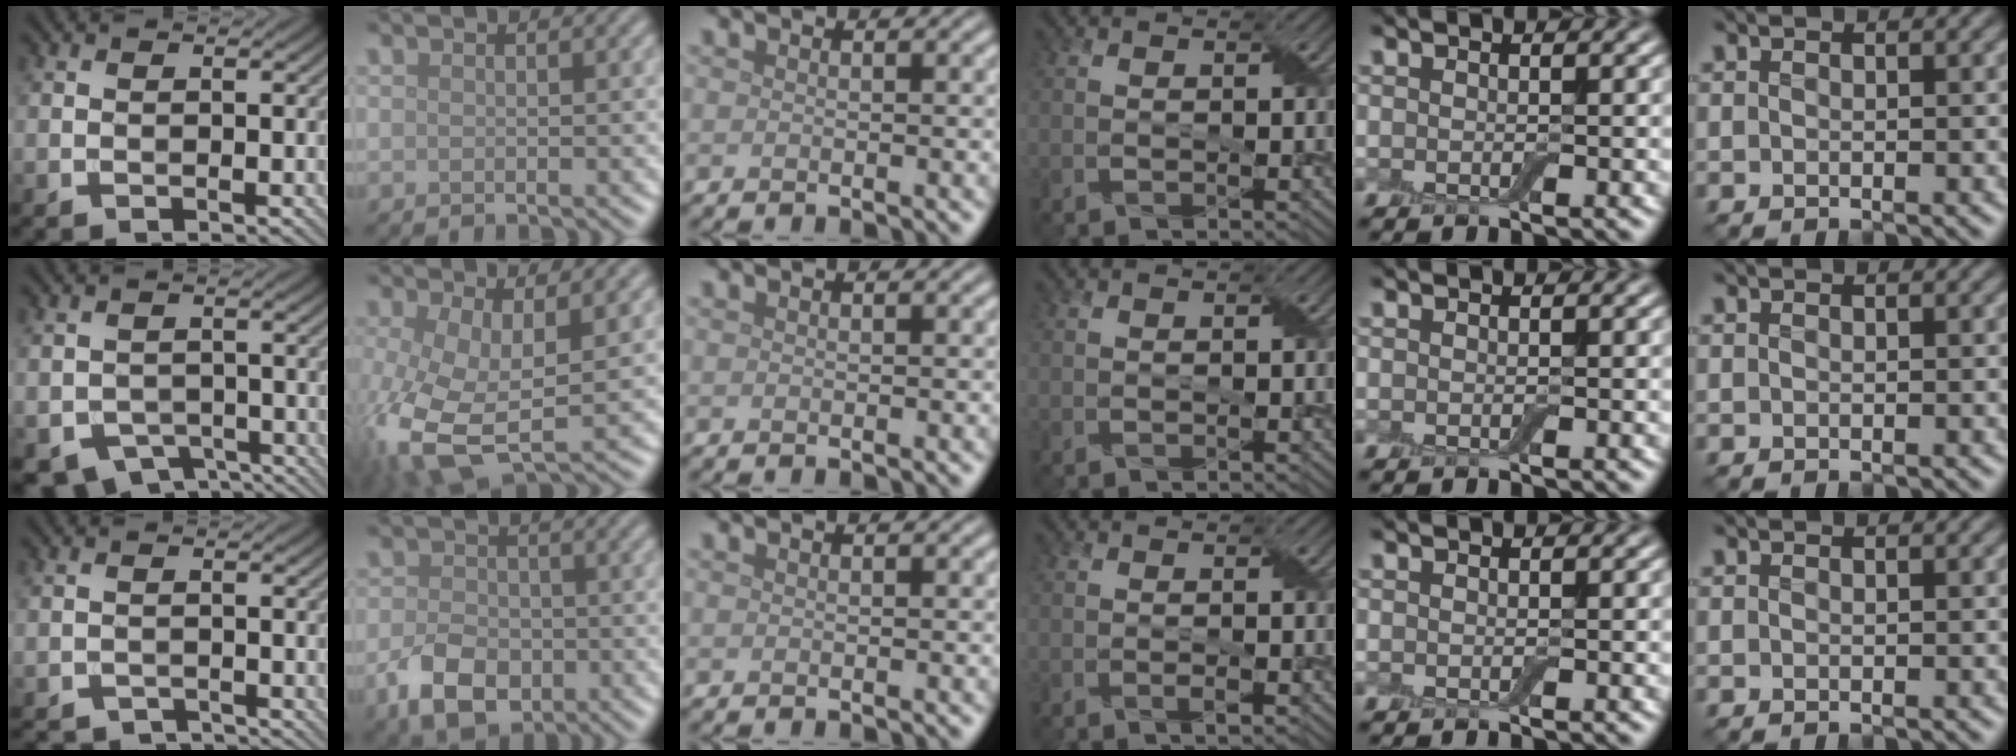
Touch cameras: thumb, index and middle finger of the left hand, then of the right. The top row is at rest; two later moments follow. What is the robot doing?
{"motion": "peel", "object": "small bumper sticker"}